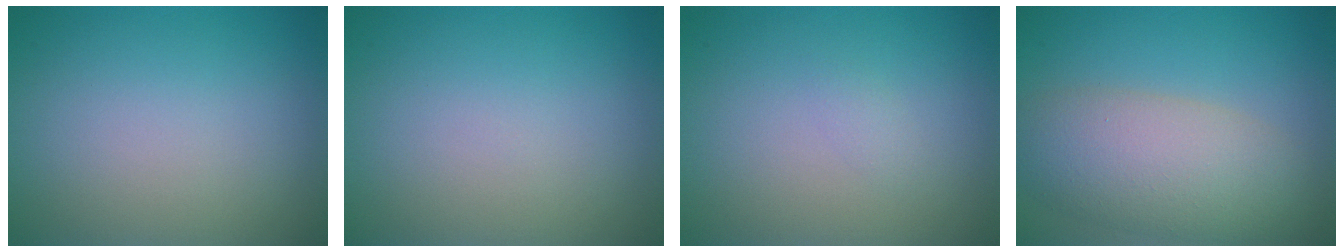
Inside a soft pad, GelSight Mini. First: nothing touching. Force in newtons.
{"total": 0.0}
{"total": 0.7, "press": 0.7, "slide": 0.1}
{"total": 6.8, "press": 6.8, "slide": 0.2}